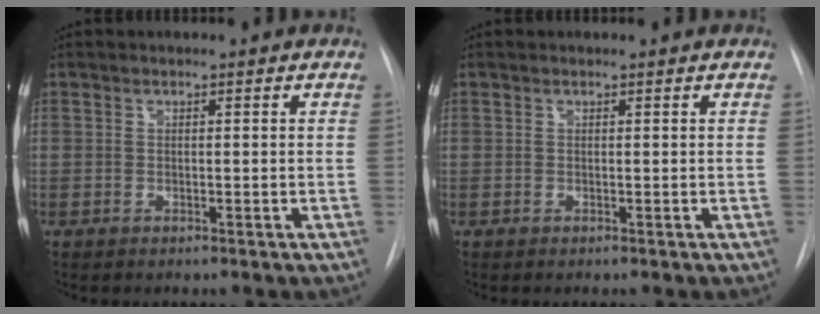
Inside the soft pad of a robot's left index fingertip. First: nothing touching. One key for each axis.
{"total": 0.9, "fx": 0.9, "fy": 0.0, "fz": 0.1, "tx": -0.006, "ty": 0.011, "tz": 0.012}